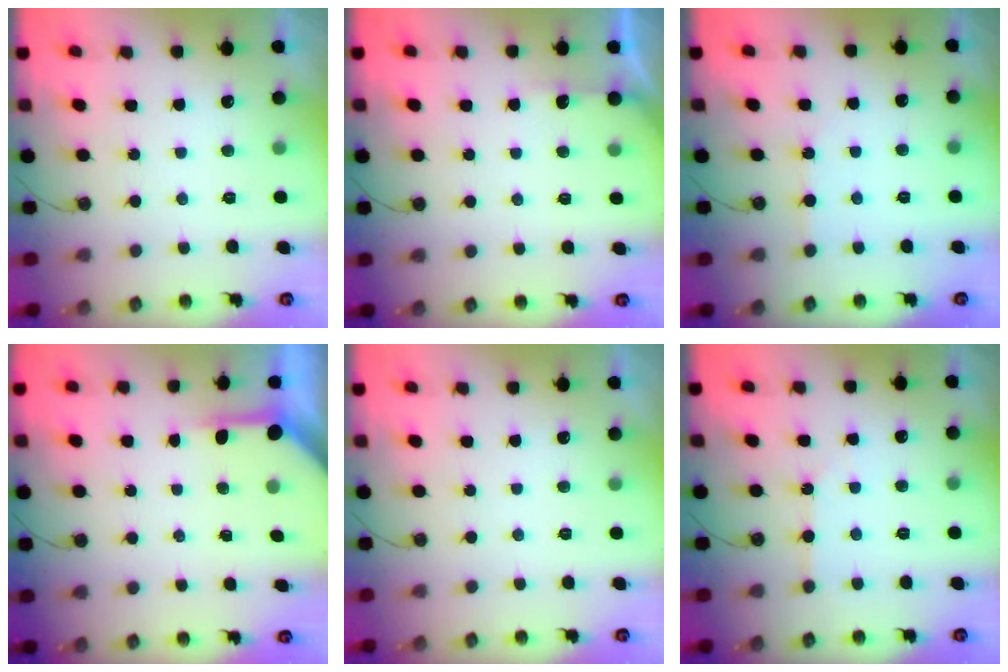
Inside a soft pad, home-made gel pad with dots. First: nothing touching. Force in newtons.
{"total": 2.6, "press": 2.6, "slide": 0.4}
{"total": 2.8, "press": 2.8, "slide": 0.4}
{"total": 3.8, "press": 3.8, "slide": 0.5}
{"total": 0.0}
{"total": 5.5, "press": 5.4, "slide": 0.9}